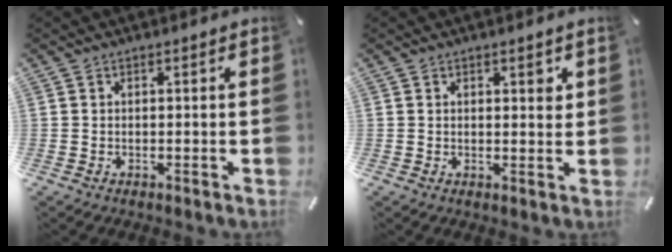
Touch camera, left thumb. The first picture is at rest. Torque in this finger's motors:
{"motor_torque": [0.91, 0.54, 0.30, -0.53, 0.10]}